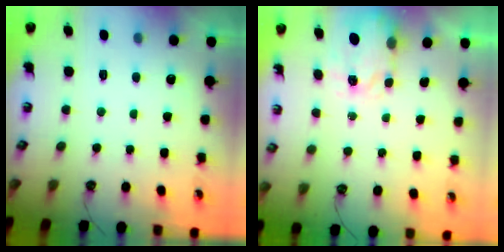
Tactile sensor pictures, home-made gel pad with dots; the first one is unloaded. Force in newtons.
{"total": 3.5, "press": 3.5, "slide": 0.4}